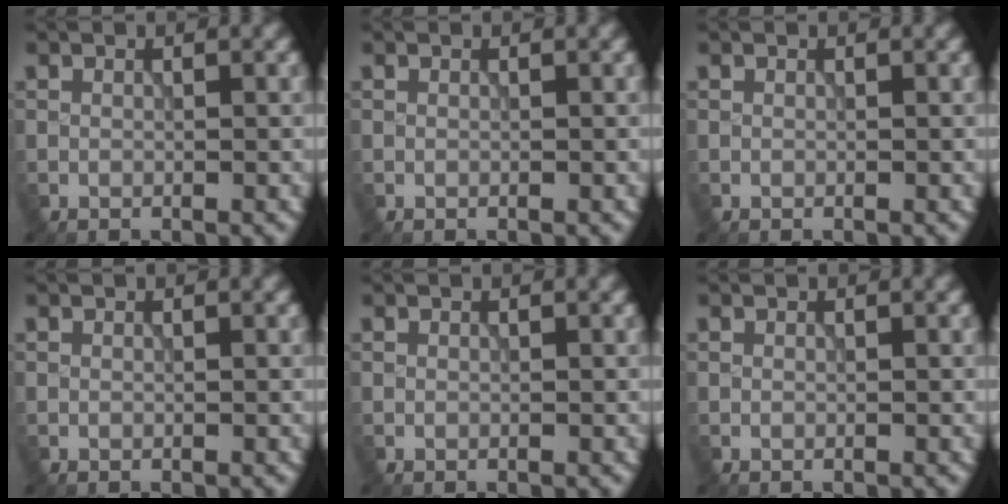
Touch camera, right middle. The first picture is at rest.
{"total": 0.0}
{"total": 0.0}
{"total": 0.0}
{"total": 0.0}
{"total": 0.0}